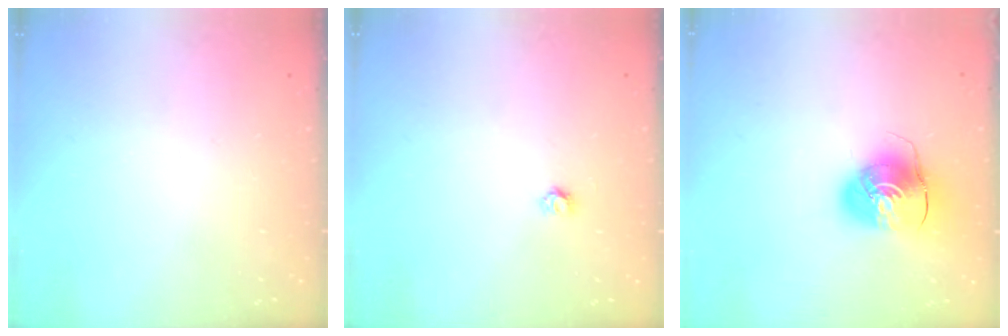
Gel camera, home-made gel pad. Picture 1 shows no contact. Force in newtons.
{"total": 3.2, "press": 3.2, "slide": 0.3}
{"total": 9.7, "press": 9.6, "slide": 1.4}